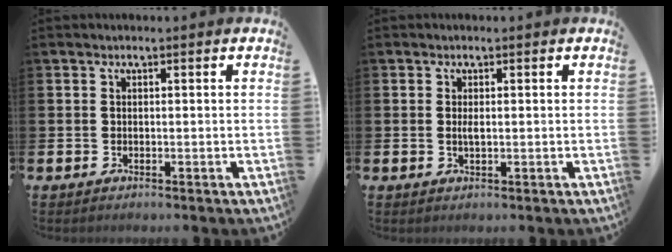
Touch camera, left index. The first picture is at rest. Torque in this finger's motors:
{"motor_torque": [0.36, 0.06, 0.01, 0.07]}